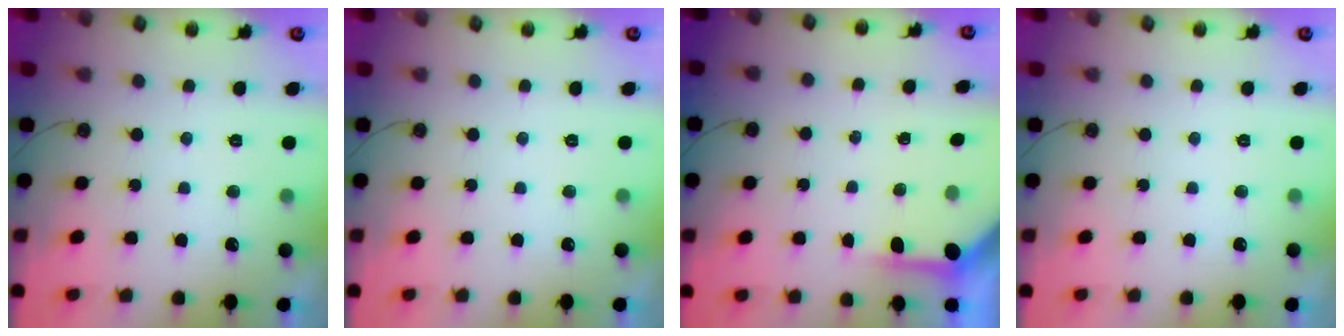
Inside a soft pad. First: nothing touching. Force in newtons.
{"total": 0.0}
{"total": 3.8, "press": 3.8, "slide": 0.4}
{"total": 0.0}